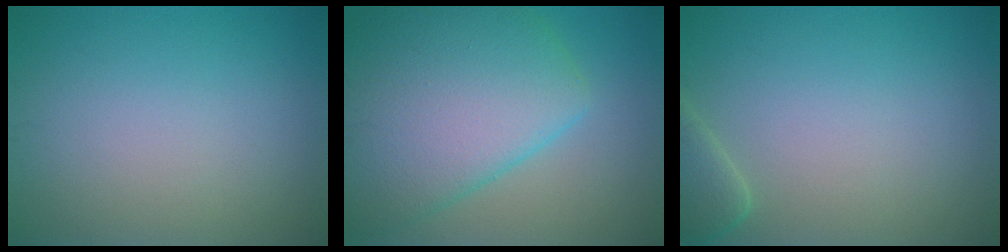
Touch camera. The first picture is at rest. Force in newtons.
{"total": 10.5, "press": 10.5, "slide": 0.4}
{"total": 2.3, "press": 2.3, "slide": 0.3}